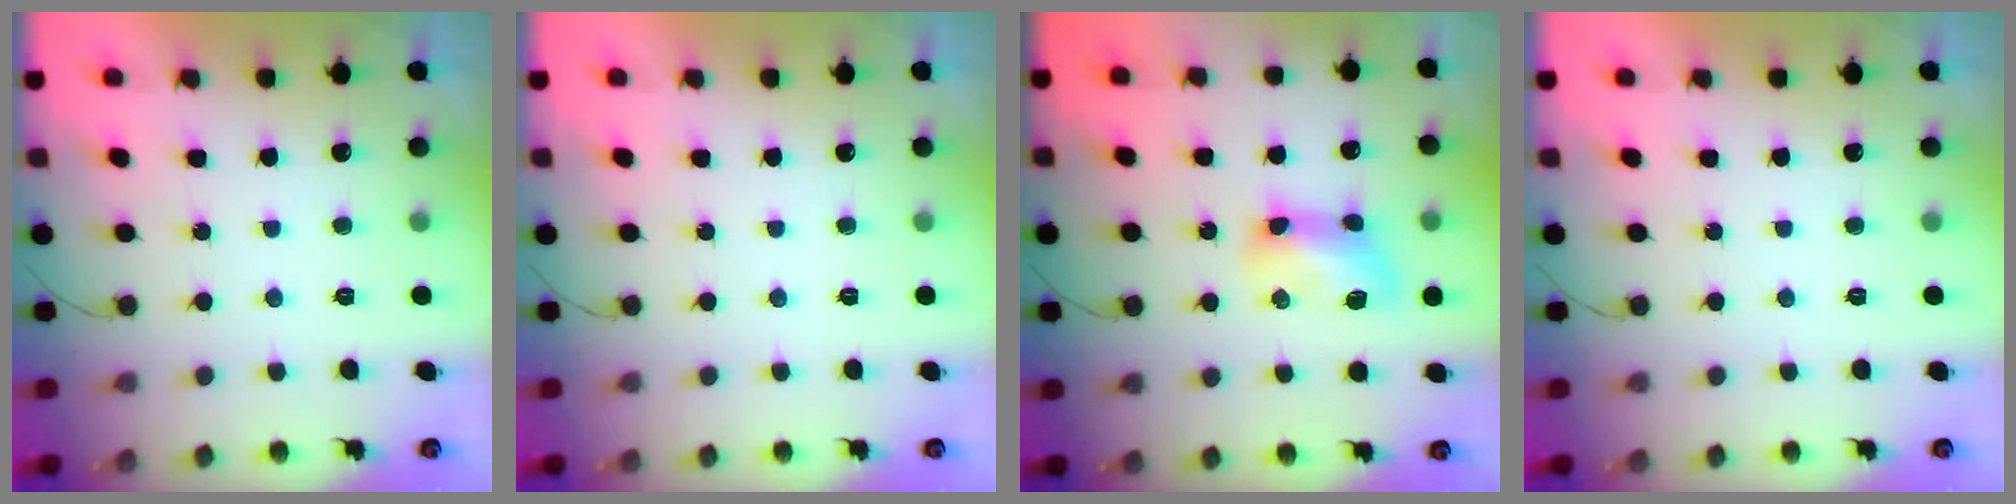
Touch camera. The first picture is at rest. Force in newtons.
{"total": 0.0}
{"total": 10.4, "press": 10.4, "slide": 0.2}
{"total": 0.0}